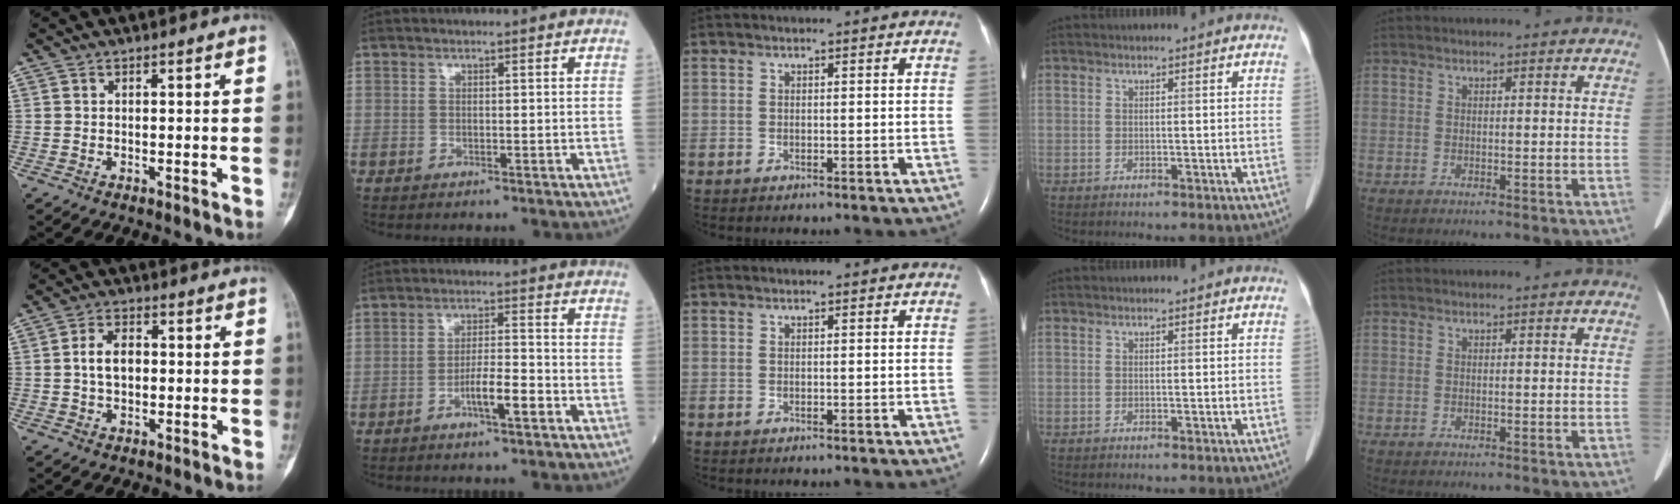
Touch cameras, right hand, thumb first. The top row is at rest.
{"thumb": {"total": 5.5, "force": [0.2, 3.6, 4.2], "torque": [-0.073, 0.013, 0.000]}, "index": {"total": 5.1, "force": [-2.6, 0.5, 4.4], "torque": [-0.078, 0.000, -0.049]}}